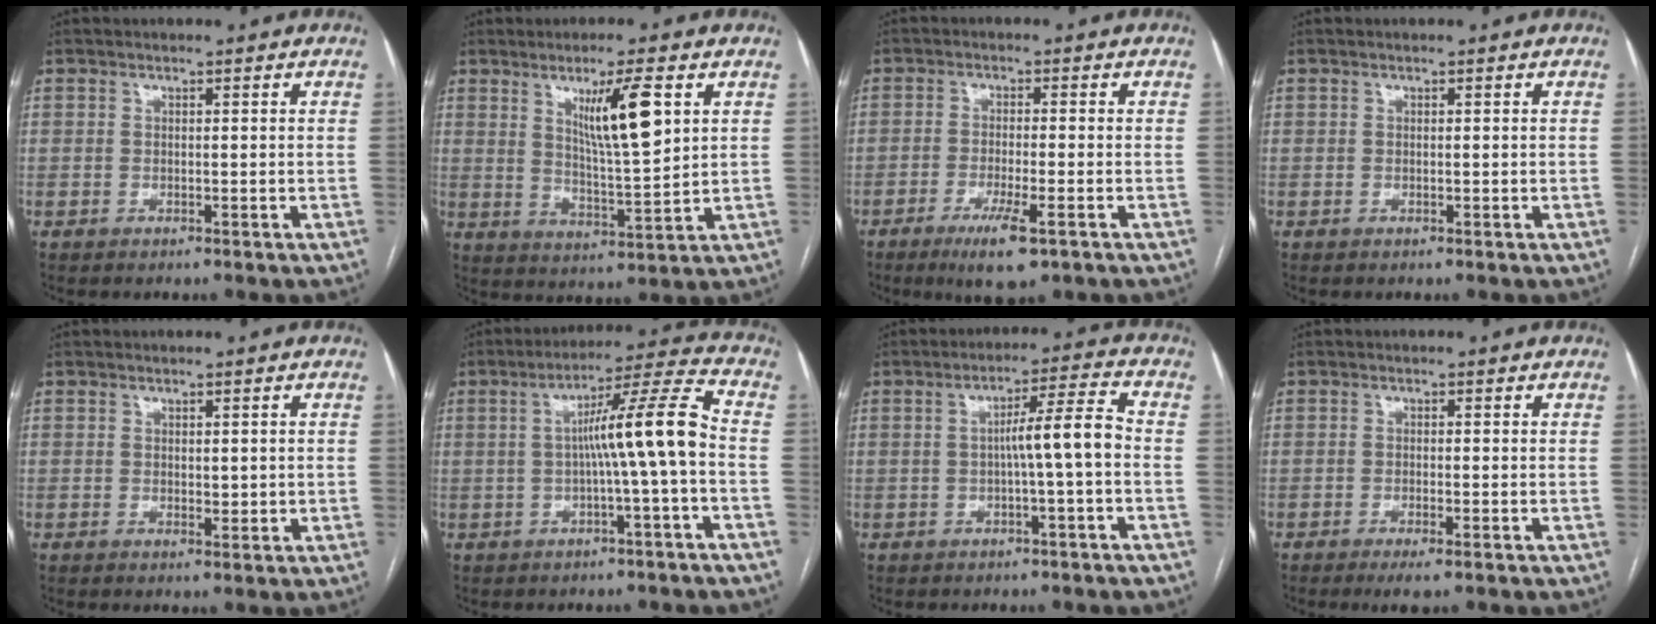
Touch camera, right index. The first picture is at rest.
{"total": 9.5, "force": [3.9, 0.7, 8.7], "torque": [-0.150, -0.011, 0.071]}
{"total": 6.6, "force": [-3.7, 0.8, 5.4], "torque": [-0.102, -0.015, -0.057]}
{"total": 0.0}
{"total": 1.4, "force": [0.2, 0.9, 1.1], "torque": [-0.015, -0.004, 0.008]}
{"total": 9.9, "force": [-0.8, -1.1, 9.8], "torque": [-0.155, 0.023, -0.010]}
{"total": 6.3, "force": [-0.8, -0.4, 6.2], "torque": [-0.098, 0.017, -0.008]}
{"total": 2.5, "force": [-1.5, 0.3, 2.0], "torque": [-0.033, -0.005, -0.022]}